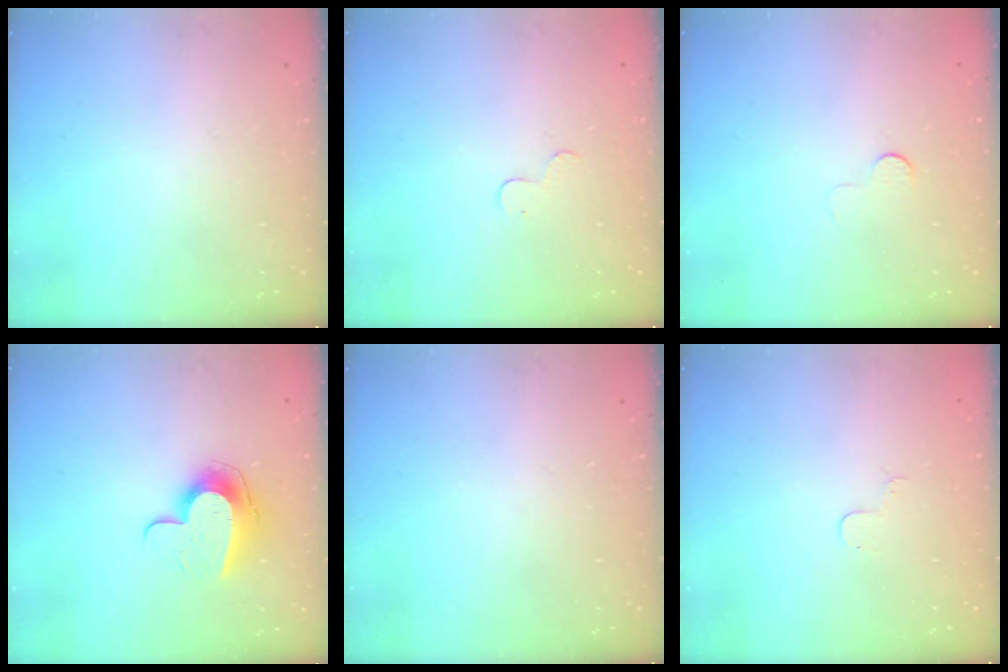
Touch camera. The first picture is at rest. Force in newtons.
{"total": 3.4, "press": 3.4, "slide": 0.3}
{"total": 3.8, "press": 3.8, "slide": 0.3}
{"total": 10.8, "press": 10.8, "slide": 0.5}
{"total": 0.0}
{"total": 3.2, "press": 3.2, "slide": 0.4}